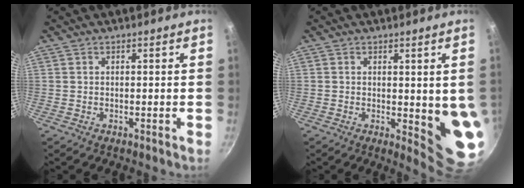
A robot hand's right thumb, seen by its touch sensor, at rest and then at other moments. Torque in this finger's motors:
{"motor_torque": [2.19, 2.07, 1.81, -0.05, 0.17]}